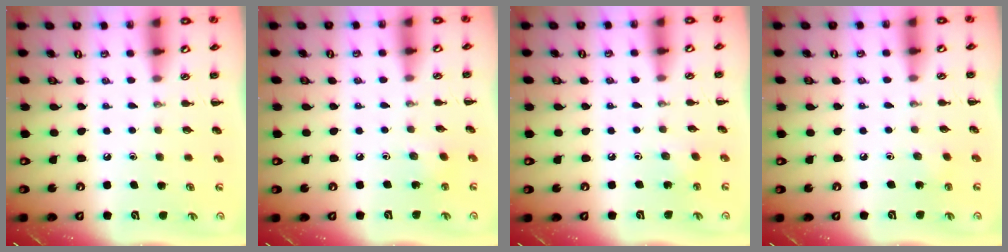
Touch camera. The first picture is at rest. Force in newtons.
{"total": 2.4, "press": 2.3, "slide": 0.7}
{"total": 2.8, "press": 2.7, "slide": 0.9}
{"total": 1.4, "press": 1.3, "slide": 0.5}